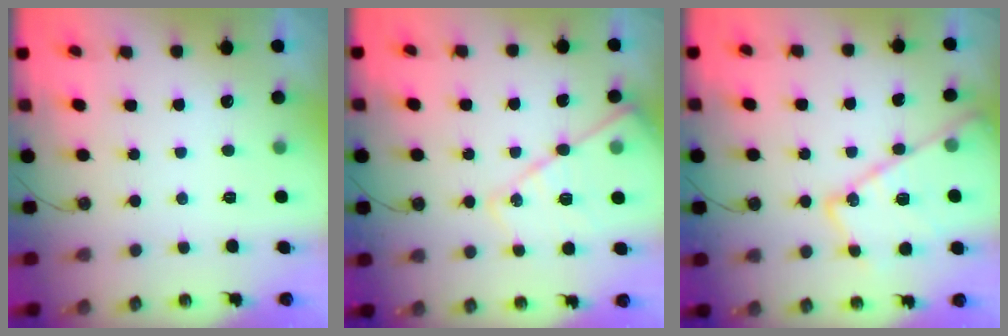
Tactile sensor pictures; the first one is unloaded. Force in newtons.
{"total": 15.5, "press": 15.4, "slide": 1.6}
{"total": 18.1, "press": 18.1, "slide": 1.0}